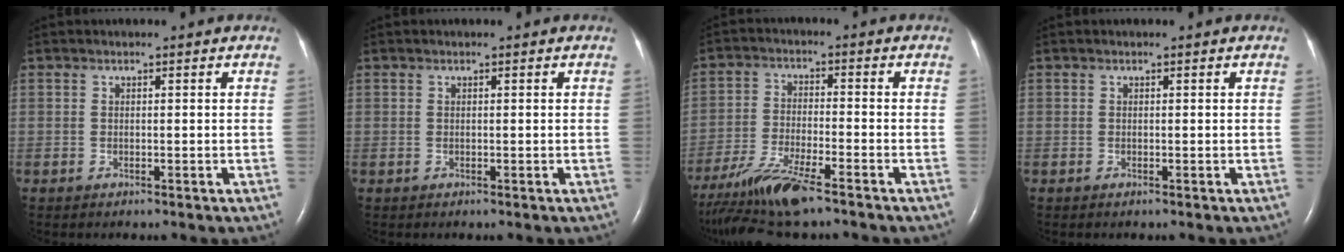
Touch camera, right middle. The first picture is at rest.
{"total": 0.0}
{"total": 10.9, "force": [-8.5, 0.9, 6.7], "torque": [-0.134, -0.031, -0.152]}
{"total": 0.0}